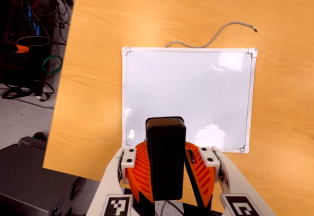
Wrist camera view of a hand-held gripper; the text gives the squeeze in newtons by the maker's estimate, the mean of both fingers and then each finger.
{"total": 7.4, "left": 8.0, "right": 6.9}